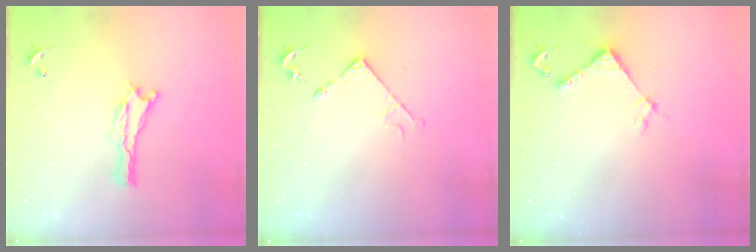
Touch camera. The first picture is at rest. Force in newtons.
{"total": 4.2, "press": 4.2, "slide": 0.5}
{"total": 3.8, "press": 3.8, "slide": 0.3}